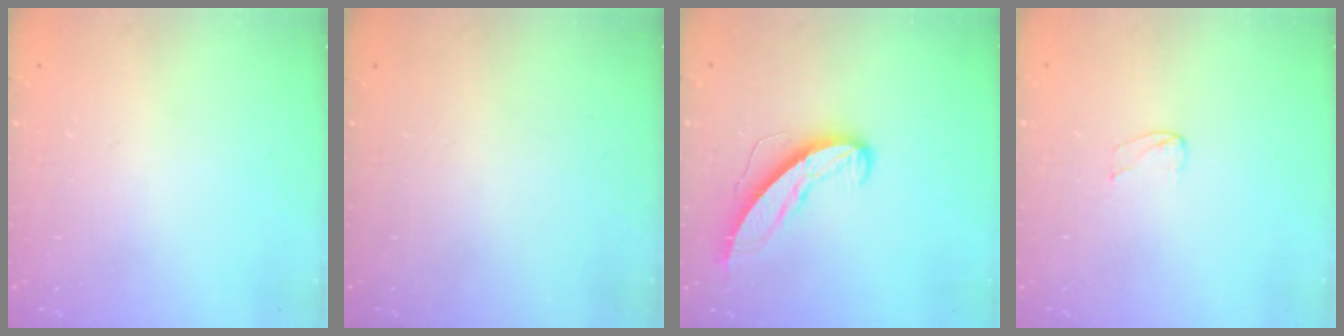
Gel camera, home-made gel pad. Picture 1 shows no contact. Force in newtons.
{"total": 0.0}
{"total": 8.7, "press": 8.7, "slide": 0.6}
{"total": 2.9, "press": 2.9, "slide": 0.2}